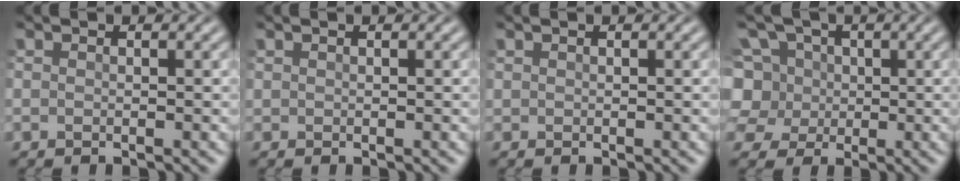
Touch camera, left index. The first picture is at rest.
{"total": 0.0}
{"total": 0.0}
{"total": 8.0, "force": [1.8, 6.8, 3.8], "torque": [-0.077, 0.037, -0.003]}